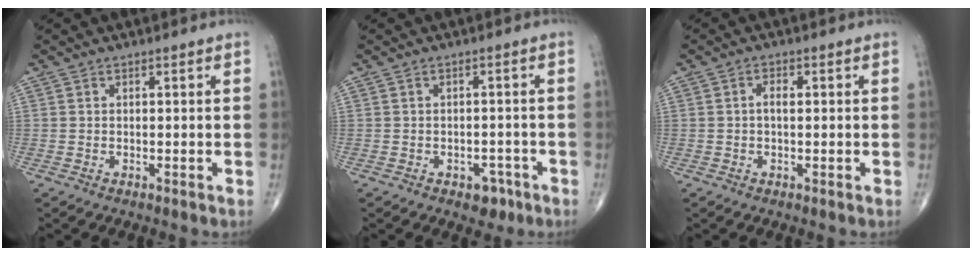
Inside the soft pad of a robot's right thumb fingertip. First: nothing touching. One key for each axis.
{"total": 2.6, "fx": -1.5, "fy": 1.7, "fz": 1.3, "tx": 0.001, "ty": 0.004, "tz": -0.017}
{"total": 1.8, "fx": 0.1, "fy": 0.9, "fz": 1.5, "tx": -0.025, "ty": 0.006, "tz": -0.001}